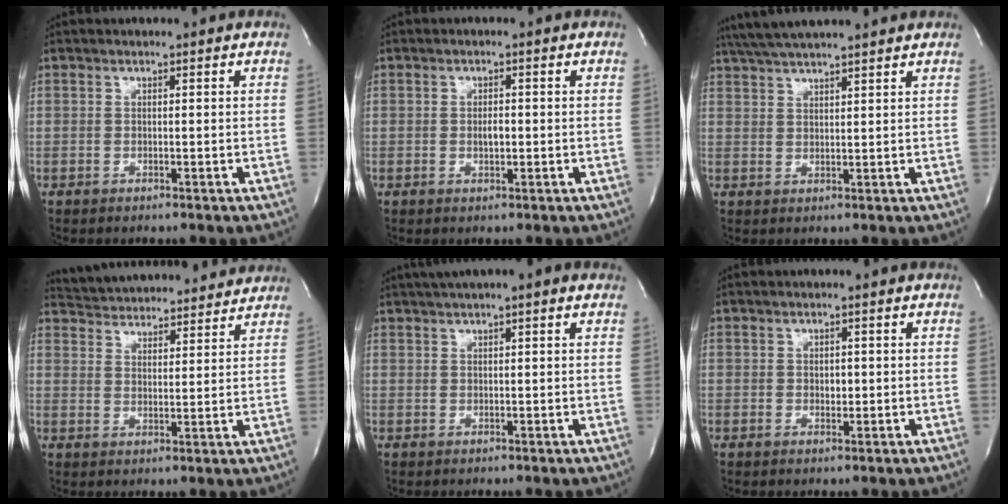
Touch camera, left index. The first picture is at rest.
{"total": 1.7, "force": [-0.2, 0.7, 1.6], "torque": [-0.030, 0.001, -0.001]}
{"total": 10.4, "force": [9.1, 0.1, 4.9], "torque": [-0.089, 0.036, 0.140]}
{"total": 17.0, "force": [16.3, 3.1, 3.7], "torque": [-0.064, 0.025, 0.230]}
{"total": 6.5, "force": [4.7, 0.4, 4.6], "torque": [-0.074, 0.035, 0.070]}
{"total": 1.3, "force": [0.1, 0.8, 0.9], "torque": [-0.013, 0.000, 0.003]}